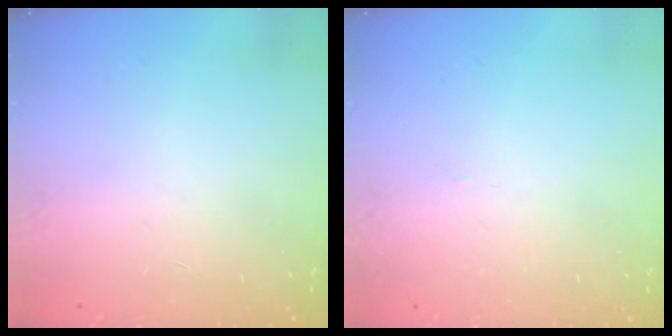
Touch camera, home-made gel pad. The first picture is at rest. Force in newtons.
{"total": 0.0}